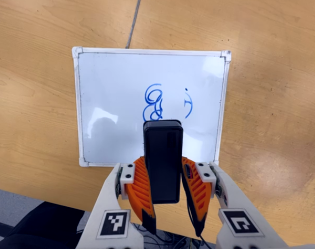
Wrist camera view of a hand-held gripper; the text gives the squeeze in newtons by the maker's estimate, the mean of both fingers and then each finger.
{"total": 7.6, "left": 6.3, "right": 8.9}